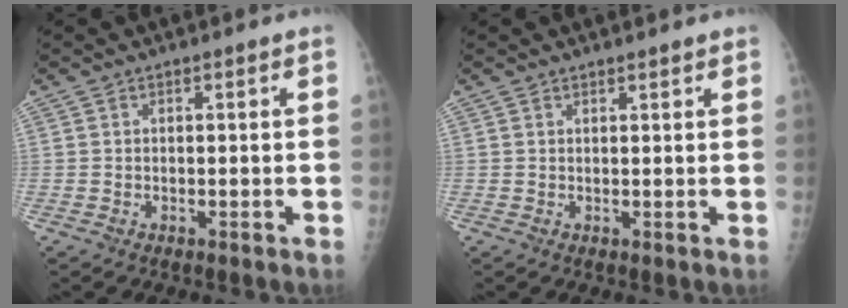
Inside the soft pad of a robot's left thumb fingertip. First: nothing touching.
{"total": 1.1, "force": [1.0, 0.2, 0.5], "torque": [-0.003, -0.004, 0.014]}